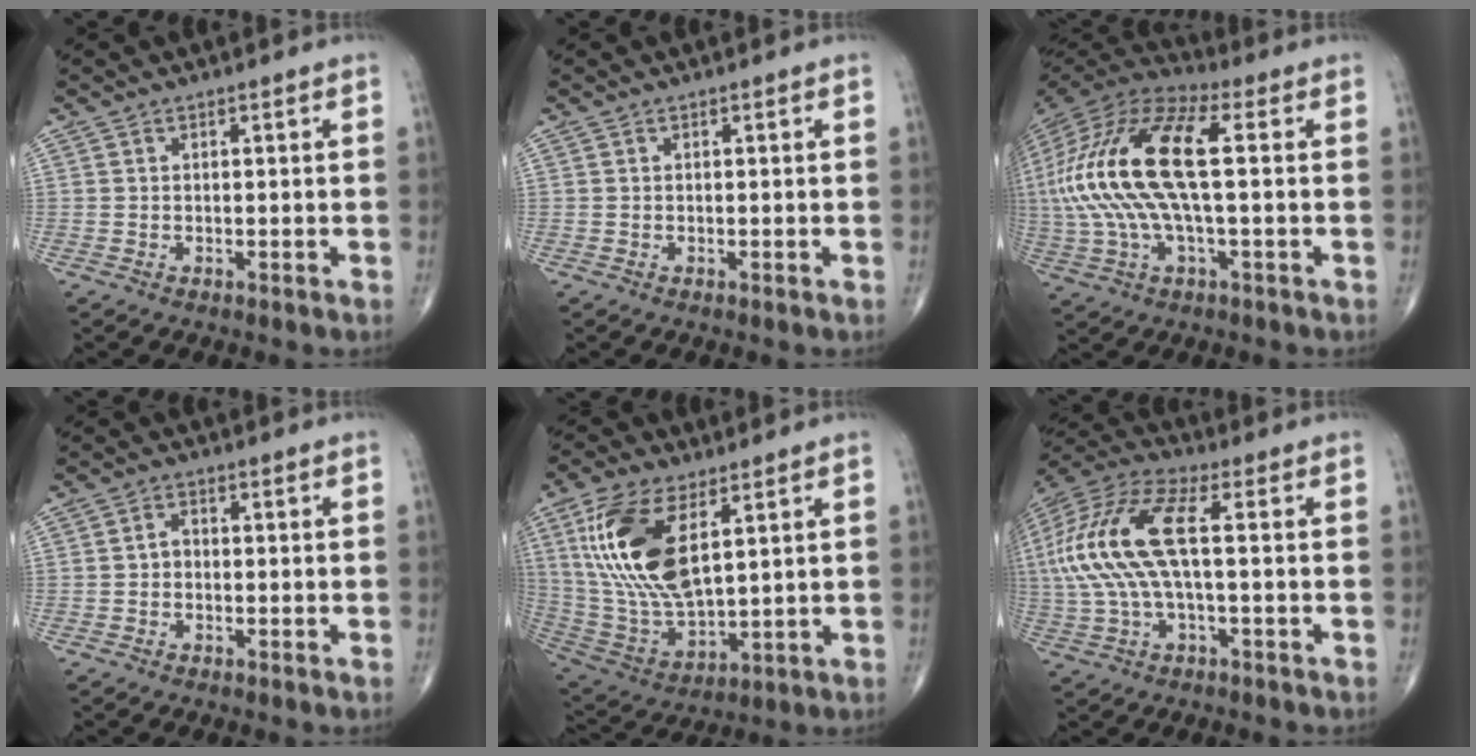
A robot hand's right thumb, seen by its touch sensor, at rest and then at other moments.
{"total": 0.0}
{"total": 23.2, "force": [1.4, 8.6, 21.5], "torque": [-0.468, 0.026, 0.017]}
{"total": 1.9, "force": [-0.4, 1.5, 1.2], "torque": [-0.014, 0.010, -0.011]}
{"total": 19.1, "force": [6.3, 8.8, 15.8], "torque": [-0.317, -0.026, 0.128]}
{"total": 18.0, "force": [1.1, 6.7, 16.7], "torque": [-0.382, 0.036, 0.017]}